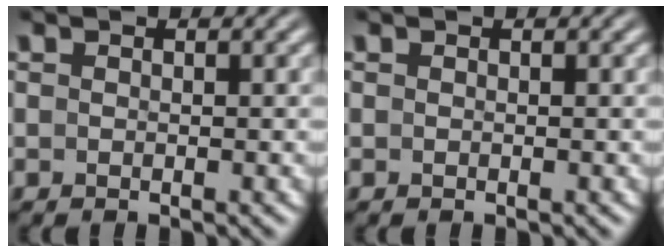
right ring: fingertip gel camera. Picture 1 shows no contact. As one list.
[{"total": 0.0}]